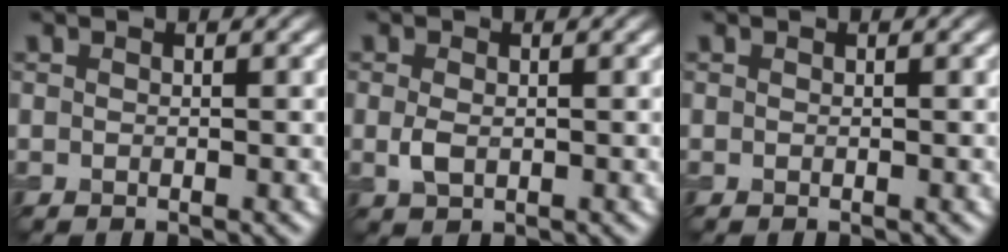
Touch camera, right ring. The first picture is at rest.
{"total": 1.7, "force": [-0.1, 1.1, 1.3], "torque": [-0.032, -0.002, 0.000]}
{"total": 0.0}